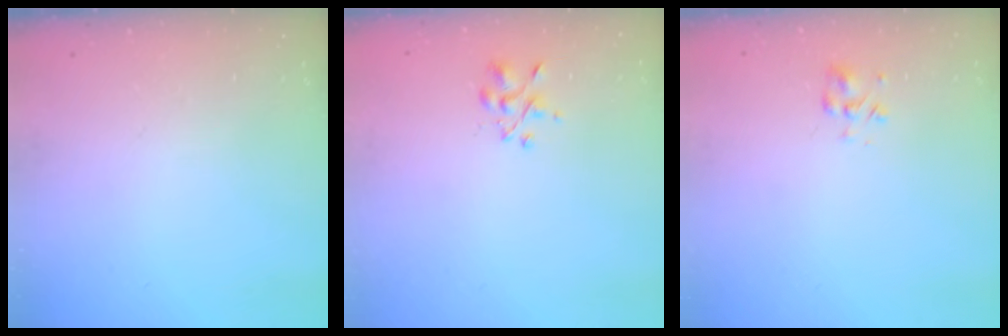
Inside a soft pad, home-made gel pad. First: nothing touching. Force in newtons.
{"total": 2.1, "press": 1.8, "slide": 0.9}
{"total": 3.8, "press": 3.5, "slide": 1.5}